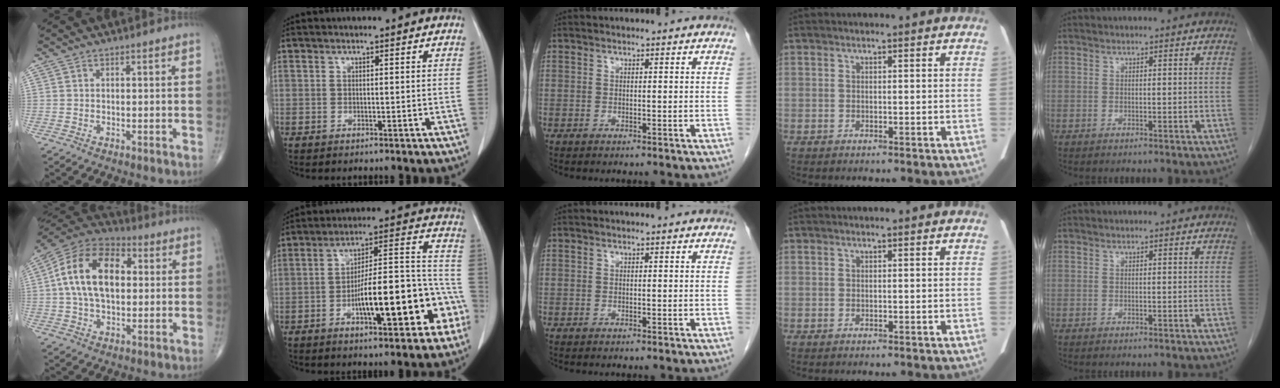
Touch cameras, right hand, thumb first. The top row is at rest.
{"thumb": {"total": 17.0, "force": [2.2, 10.3, 13.3], "torque": [-0.230, 0.024, 0.029]}, "index": {"total": 18.1, "force": [-6.7, 4.6, 16.2], "torque": [-0.204, 0.040, -0.087]}}